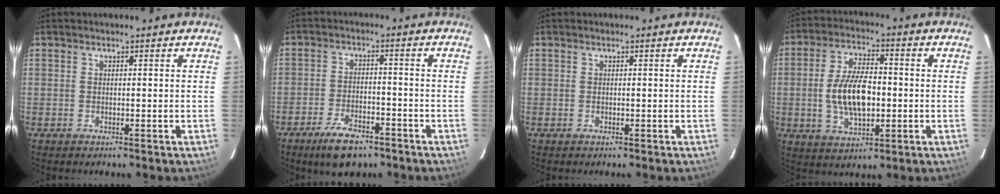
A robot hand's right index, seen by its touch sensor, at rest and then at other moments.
{"total": 9.2, "force": [-6.5, 3.6, 5.3], "torque": [-0.122, -0.007, -0.108]}
{"total": 0.0}
{"total": 11.7, "force": [-1.2, 5.7, 10.1], "torque": [-0.199, 0.002, -0.019]}